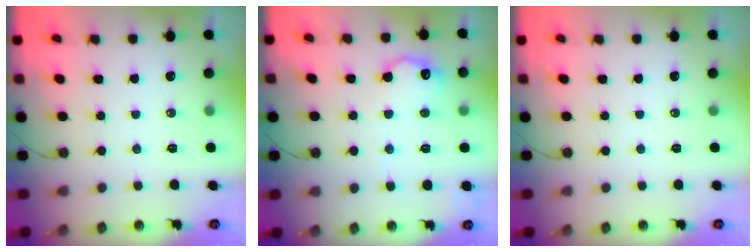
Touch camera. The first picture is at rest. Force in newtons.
{"total": 11.3, "press": 11.3, "slide": 0.5}
{"total": 0.0}